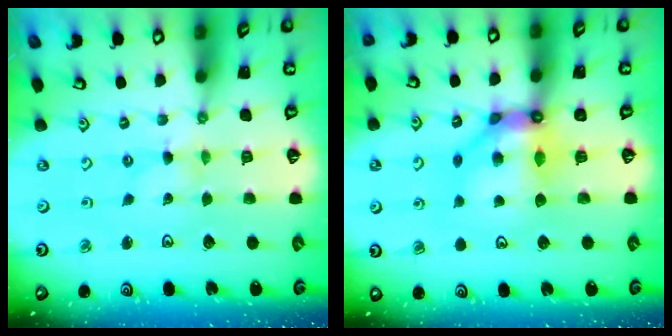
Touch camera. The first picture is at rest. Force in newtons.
{"total": 11.0, "press": 10.9, "slide": 1.4}